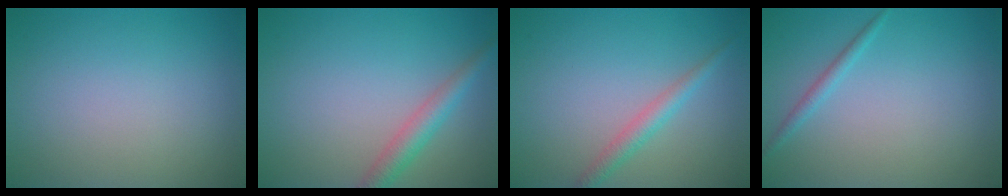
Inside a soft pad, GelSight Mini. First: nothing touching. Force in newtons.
{"total": 2.8, "press": 2.8, "slide": 0.1}
{"total": 2.0, "press": 2.0, "slide": 0.0}
{"total": 1.1, "press": 1.1, "slide": 0.0}